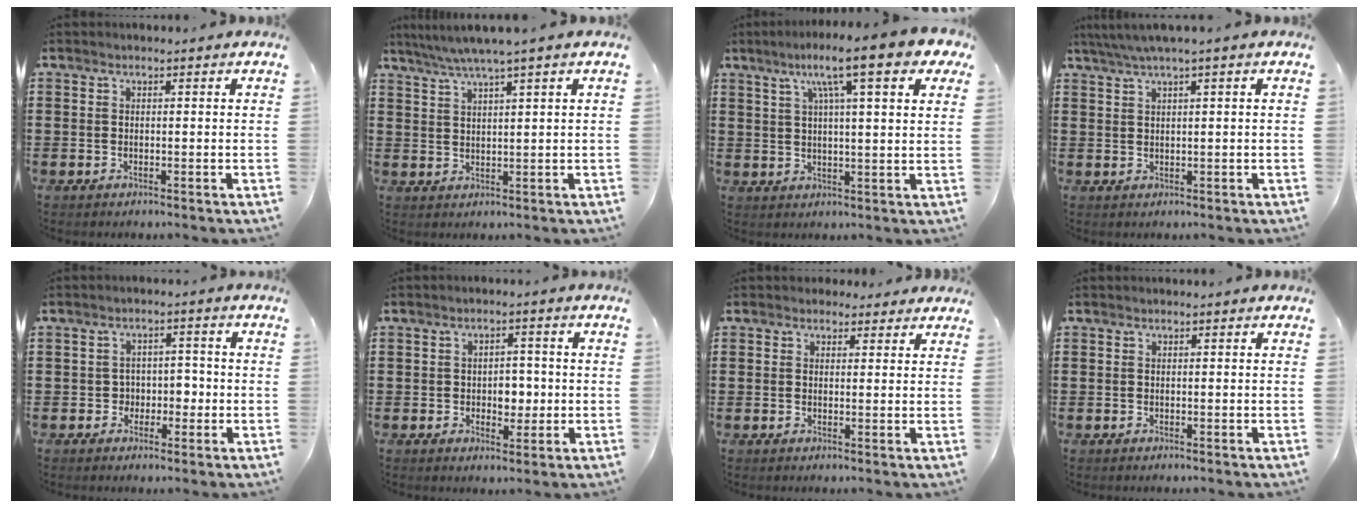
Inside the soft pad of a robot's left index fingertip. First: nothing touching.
{"total": 3.5, "force": [2.6, -0.5, 2.4], "torque": [-0.052, -0.006, 0.043]}
{"total": 11.2, "force": [6.5, 1.3, 9.0], "torque": [-0.169, -0.011, 0.102]}
{"total": 2.1, "force": [1.2, -0.2, 1.7], "torque": [-0.033, 0.000, 0.020]}
{"total": 3.0, "force": [-0.8, 2.7, 1.2], "torque": [-0.035, 0.006, -0.023]}
{"total": 3.7, "force": [-0.3, 2.6, 2.6], "torque": [-0.039, 0.001, -0.014]}
{"total": 2.1, "force": [1.8, 1.1, 0.1], "torque": [-0.001, 0.003, 0.032]}
{"total": 0.0}